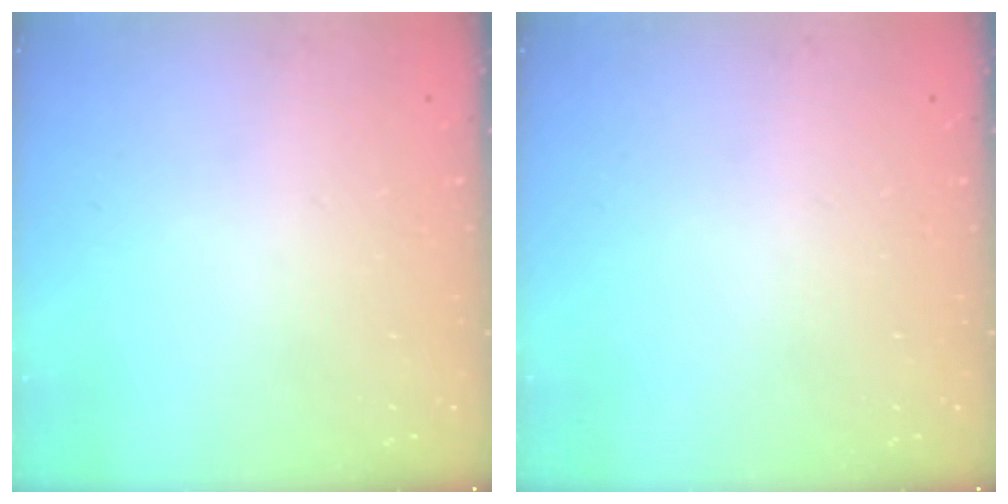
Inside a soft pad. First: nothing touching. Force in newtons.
{"total": 0.0}